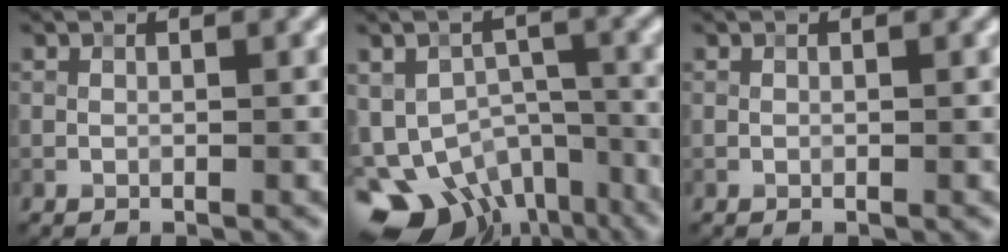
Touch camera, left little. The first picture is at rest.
{"total": 12.3, "force": [-8.1, 7.5, 5.6], "torque": [-0.097, -0.026, -0.105]}
{"total": 0.0}